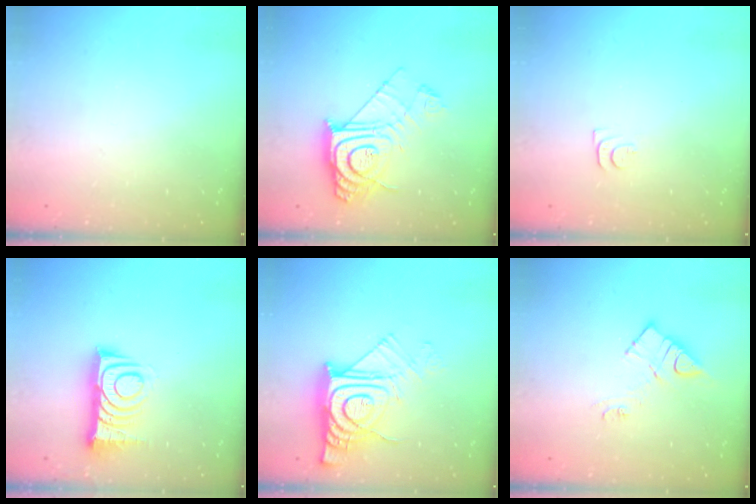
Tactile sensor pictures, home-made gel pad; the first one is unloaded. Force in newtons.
{"total": 14.6, "press": 14.5, "slide": 1.2}
{"total": 4.8, "press": 4.8, "slide": 0.5}
{"total": 11.2, "press": 11.2, "slide": 1.0}
{"total": 13.7, "press": 13.7, "slide": 1.4}
{"total": 9.9, "press": 9.9, "slide": 0.6}